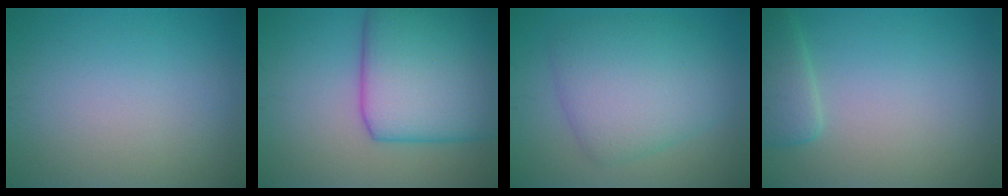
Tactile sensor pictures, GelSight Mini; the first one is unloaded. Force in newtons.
{"total": 12.1, "press": 12.1, "slide": 0.3}
{"total": 6.5, "press": 6.5, "slide": 0.1}
{"total": 2.6, "press": 2.6, "slide": 0.2}